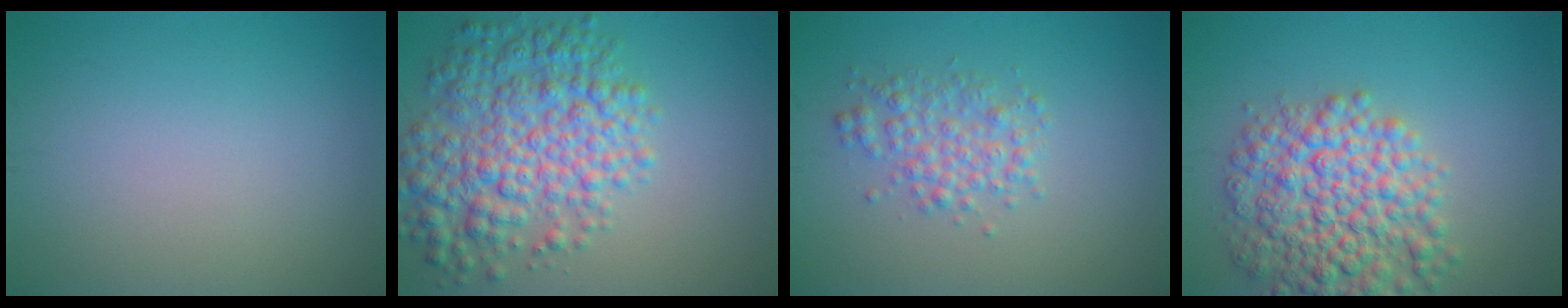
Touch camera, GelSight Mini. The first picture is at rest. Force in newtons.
{"total": 7.9, "press": 7.9, "slide": 0.2}
{"total": 2.8, "press": 2.8, "slide": 0.0}
{"total": 8.2, "press": 8.2, "slide": 0.3}